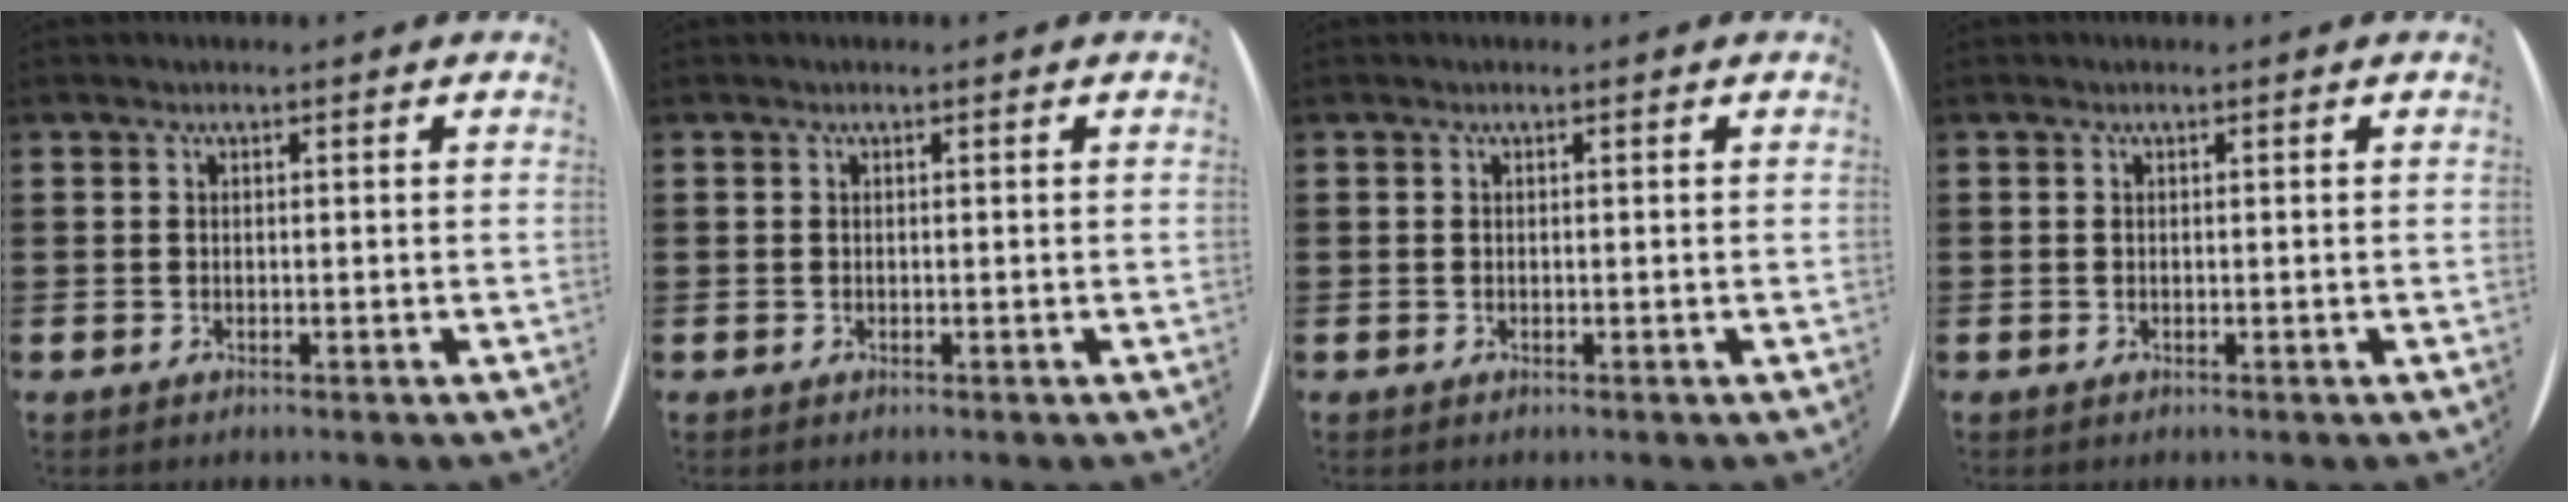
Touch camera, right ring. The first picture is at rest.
{"total": 0.0}
{"total": 0.0}
{"total": 0.0}